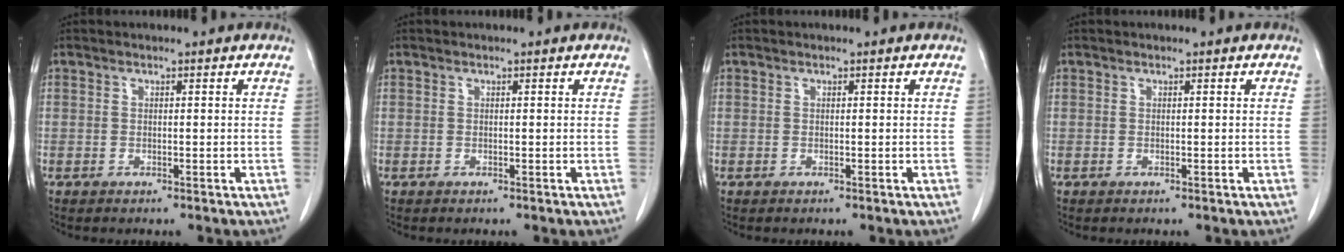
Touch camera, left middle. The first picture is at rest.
{"total": 0.0}
{"total": 0.0}
{"total": 0.0}